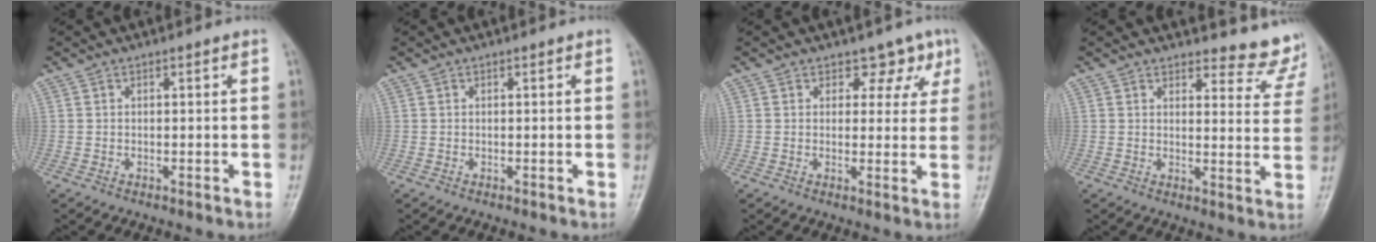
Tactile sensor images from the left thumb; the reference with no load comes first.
{"total": 0.0}
{"total": 4.7, "force": [2.9, 3.3, 1.6], "torque": [0.021, -0.011, 0.033]}
{"total": 9.0, "force": [8.6, 2.6, 0.3], "torque": [0.035, -0.077, 0.079]}